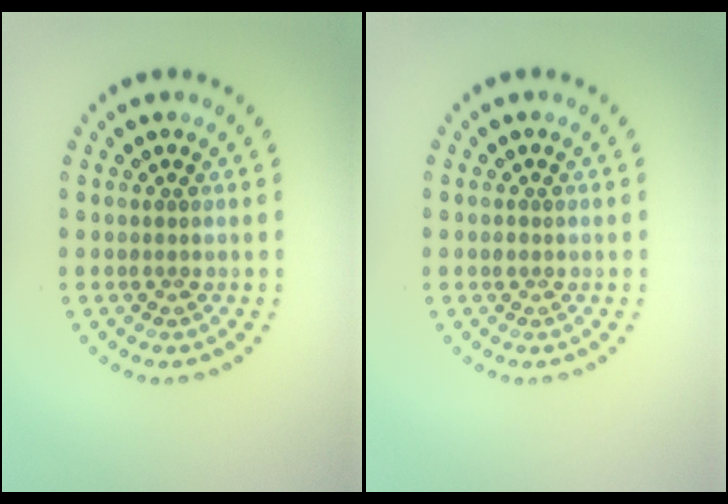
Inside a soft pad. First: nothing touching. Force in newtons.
{"total": 0.5, "press": 0.4, "slide": 0.3}